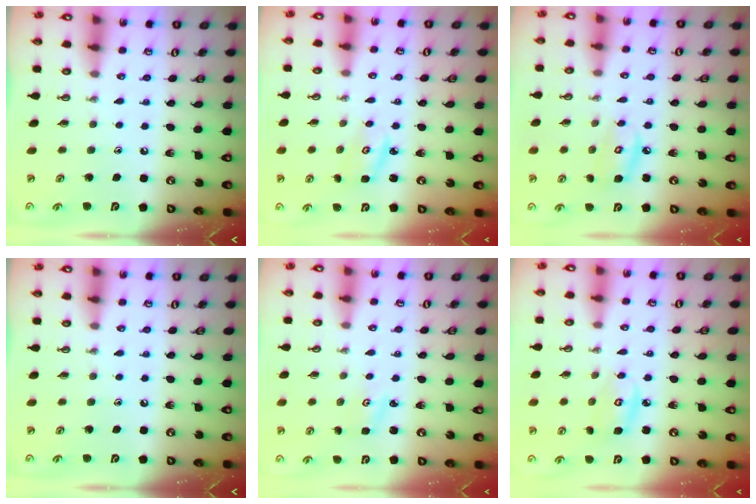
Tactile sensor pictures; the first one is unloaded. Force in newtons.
{"total": 2.7, "press": 2.6, "slide": 0.3}
{"total": 7.1, "press": 7.0, "slide": 0.5}
{"total": 0.0}
{"total": 2.0, "press": 2.0, "slide": 0.3}
{"total": 5.9, "press": 5.9, "slide": 0.2}